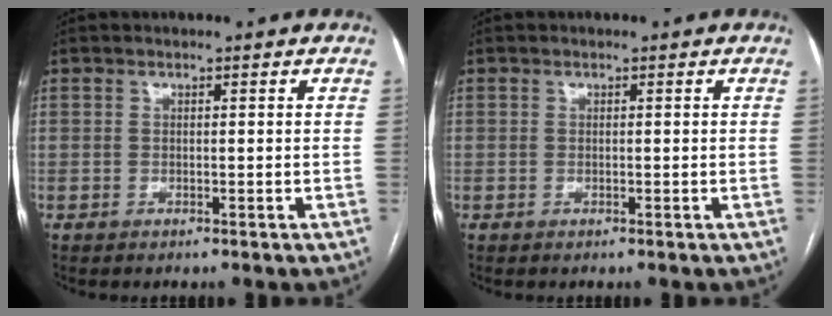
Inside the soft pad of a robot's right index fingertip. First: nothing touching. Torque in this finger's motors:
{"motor_torque": [-0.08, 0.00, -0.02, 0.00]}